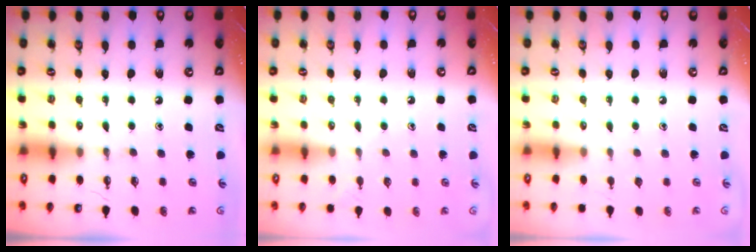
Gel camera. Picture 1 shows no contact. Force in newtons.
{"total": 2.9, "press": 2.9, "slide": 0.4}
{"total": 0.0}